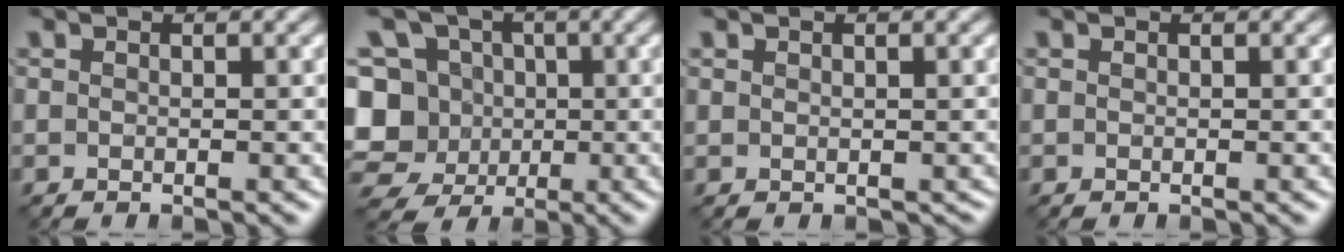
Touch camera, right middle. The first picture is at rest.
{"total": 10.7, "force": [-0.4, 10.1, 3.6], "torque": [-0.105, 0.044, -0.037]}
{"total": 0.7, "force": [0.3, 0.6, 0.0], "torque": [0.004, 0.001, 0.004]}
{"total": 0.0}